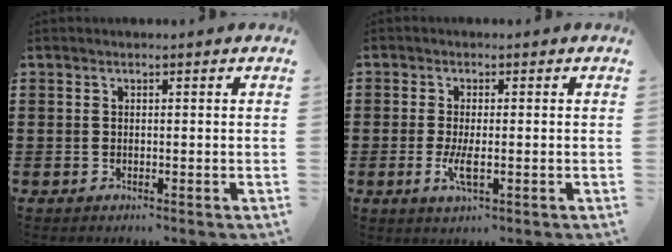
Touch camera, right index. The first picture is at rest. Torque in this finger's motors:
{"motor_torque": [2.14, 0.00, 0.45, 0.00]}